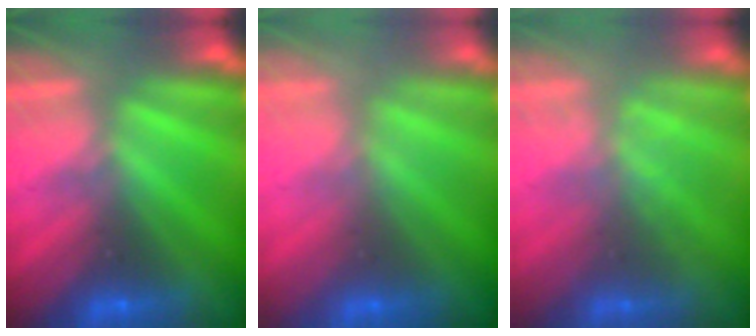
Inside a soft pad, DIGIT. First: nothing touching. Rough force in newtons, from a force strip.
{"total": 2.9}
{"total": 1.7}